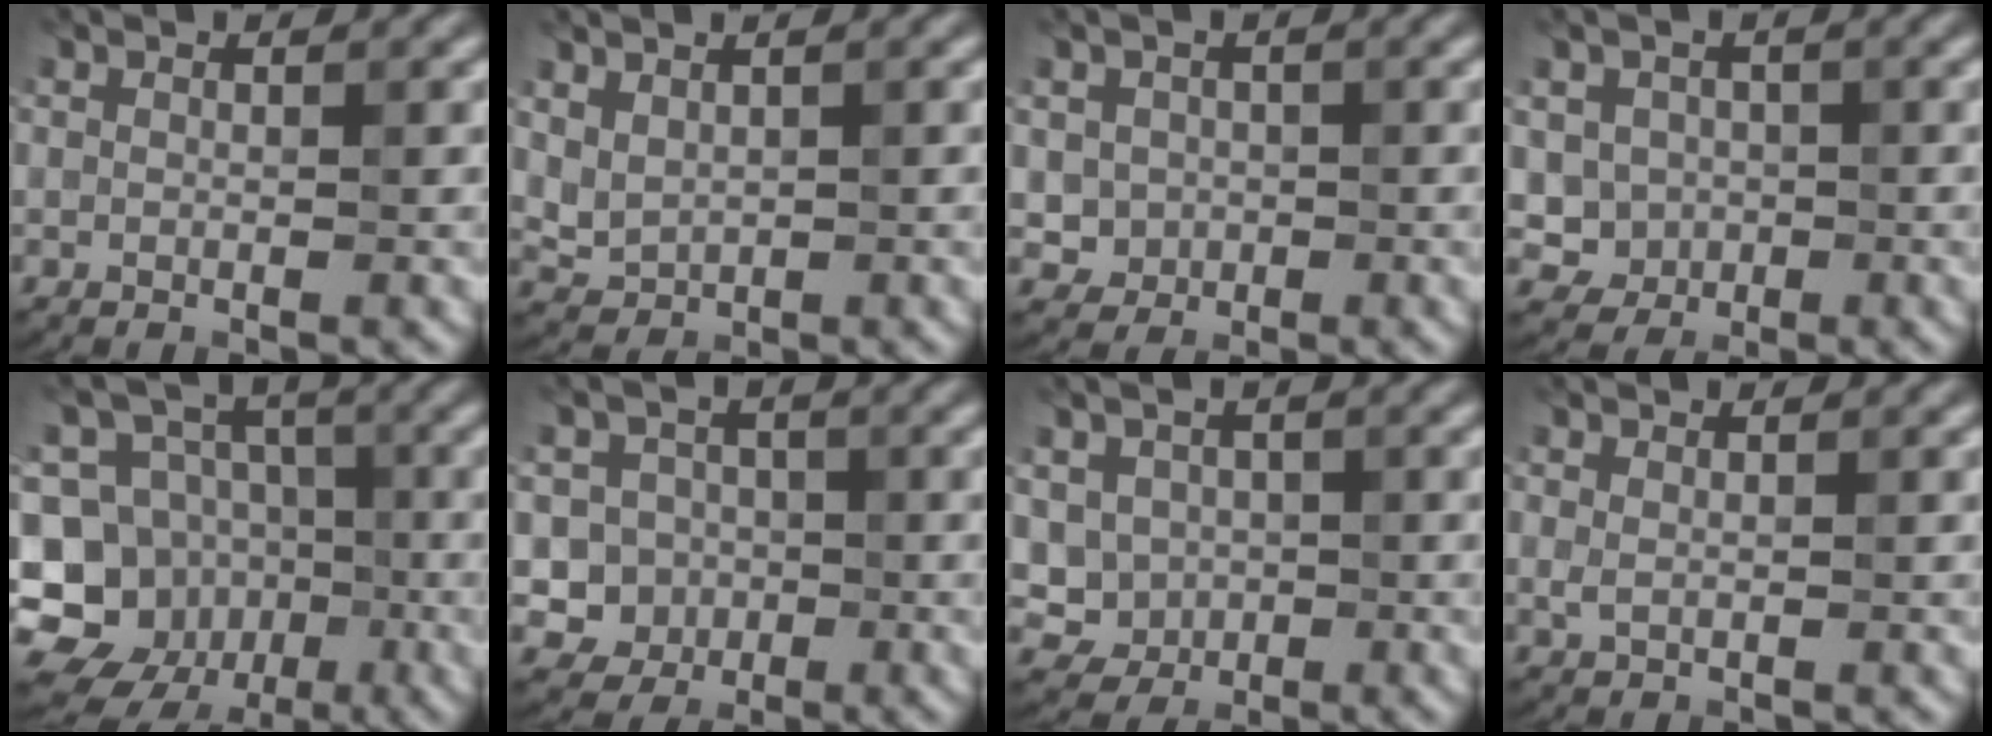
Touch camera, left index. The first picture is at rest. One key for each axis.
{"total": 1.7, "fx": 1.0, "fy": 1.1, "fz": 0.9, "tx": -0.018, "ty": -0.004, "tz": 0.027}
{"total": 2.0, "fx": 0.0, "fy": 2.0, "fz": 0.5, "tx": -0.002, "ty": -0.006, "tz": 0.003}
{"total": 2.7, "fx": 0.0, "fy": 2.6, "fz": 0.8, "tx": -0.008, "ty": -0.006, "tz": -0.001}
{"total": 13.5, "fx": -4.6, "fy": 12.1, "fz": 3.8, "tx": -0.089, "ty": -0.002, "tz": -0.077}
{"total": 4.2, "fx": -0.9, "fy": 4.0, "fz": 0.9, "tx": 0.012, "ty": 0.006, "tz": -0.035}
{"total": 3.3, "fx": 0.2, "fy": 3.1, "fz": 1.1, "tx": -0.015, "ty": -0.006, "tz": -0.001}
{"total": 0.6, "fx": 0.3, "fy": 0.3, "fz": 0.5, "tx": -0.012, "ty": 0.000, "tz": 0.006}